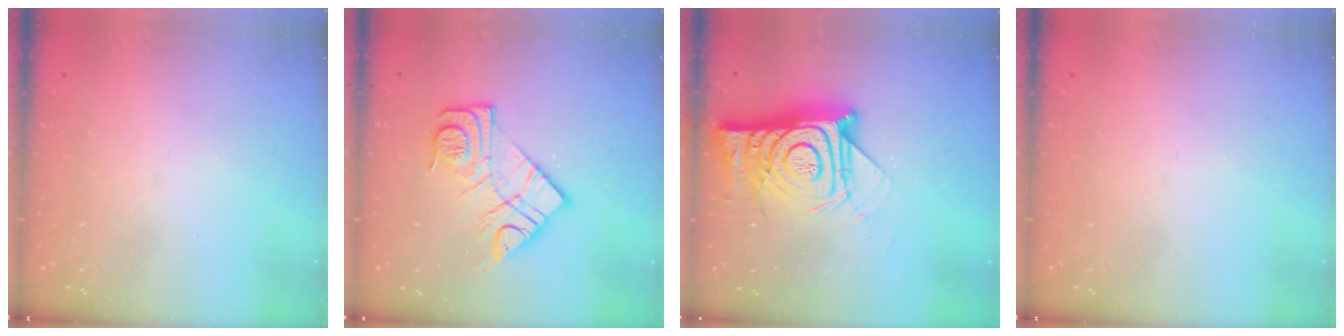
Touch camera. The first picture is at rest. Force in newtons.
{"total": 13.2, "press": 13.2, "slide": 1.0}
{"total": 18.4, "press": 18.4, "slide": 1.5}
{"total": 0.0}